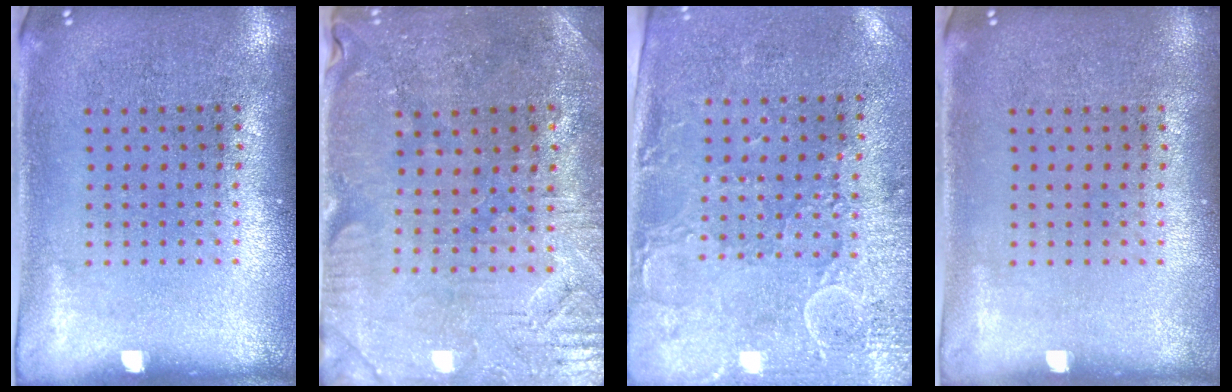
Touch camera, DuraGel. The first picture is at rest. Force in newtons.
{"total": 0.9, "press": 0.8, "slide": 0.4}
{"total": 2.9, "press": 2.4, "slide": 1.7}
{"total": 0.0}